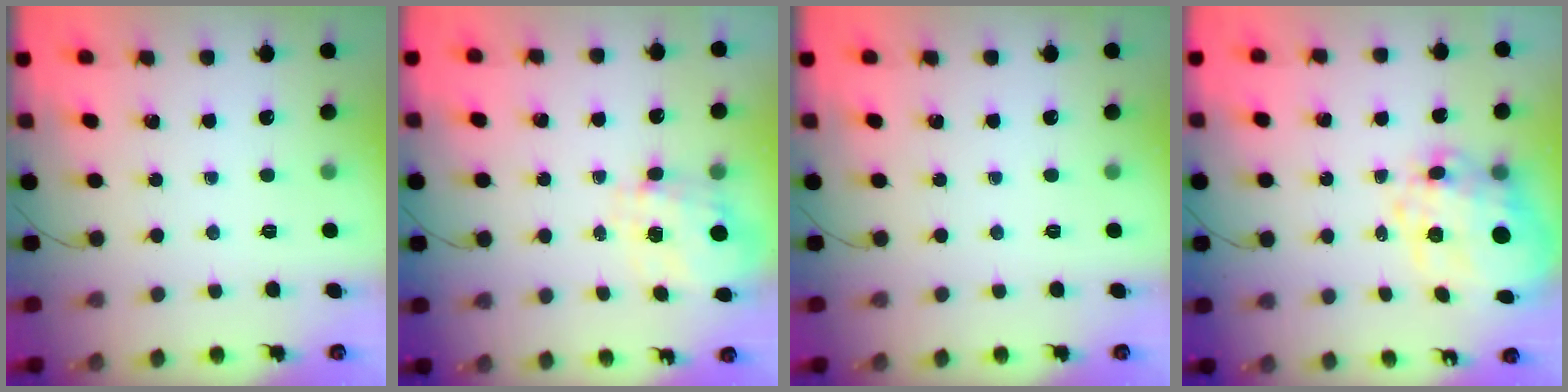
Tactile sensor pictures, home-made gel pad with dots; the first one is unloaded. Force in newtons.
{"total": 1.5, "press": 1.4, "slide": 0.3}
{"total": 0.0}
{"total": 13.6, "press": 13.2, "slide": 3.1}